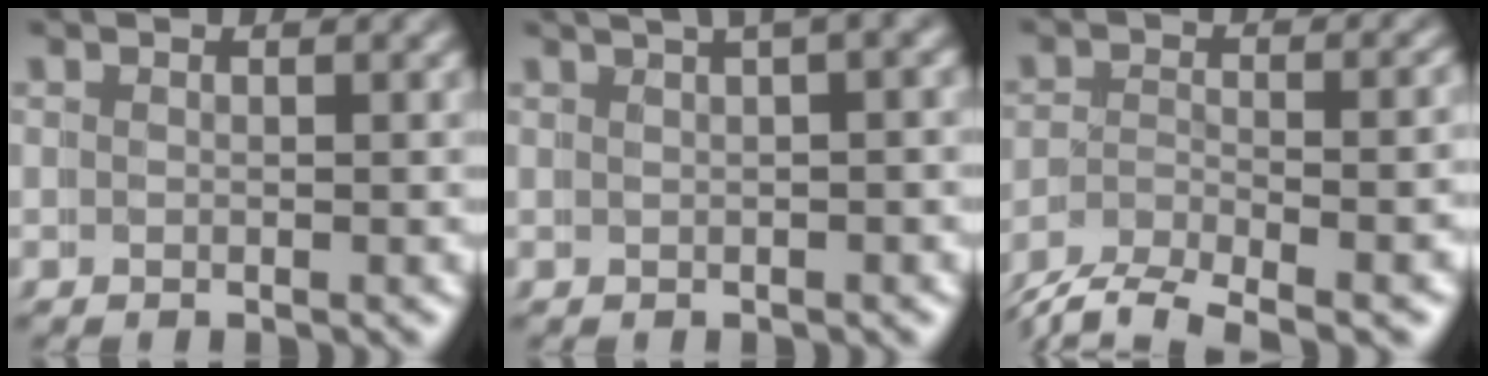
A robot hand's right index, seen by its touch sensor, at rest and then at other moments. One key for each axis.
{"total": 5.9, "fx": 2.9, "fy": 2.4, "fz": 4.6, "tx": -0.037, "ty": 0.039, "tz": 0.029}
{"total": 5.3, "fx": -4.3, "fy": 1.7, "fz": 2.6, "tx": -0.046, "ty": -0.009, "tz": -0.070}